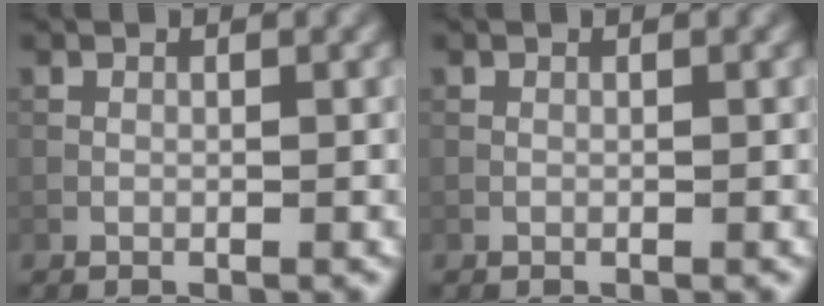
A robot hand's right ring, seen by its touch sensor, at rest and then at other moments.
{"total": 0.0}